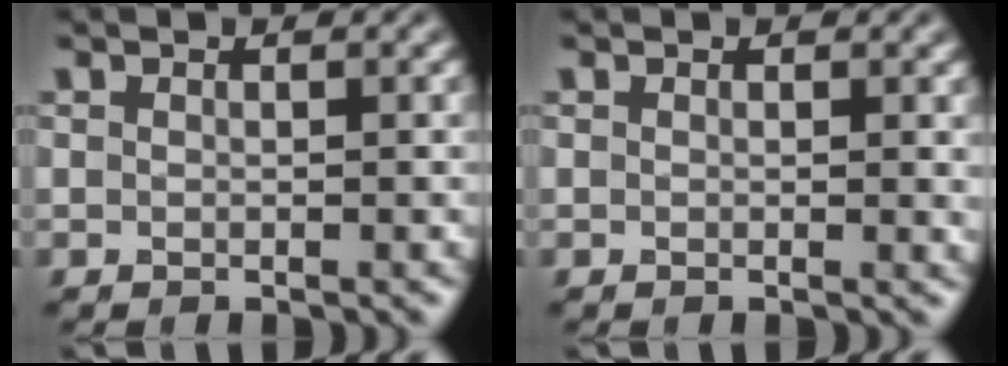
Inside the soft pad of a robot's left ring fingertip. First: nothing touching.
{"total": 0.8, "force": [0.3, 0.1, 0.7], "torque": [-0.006, -0.002, 0.003]}